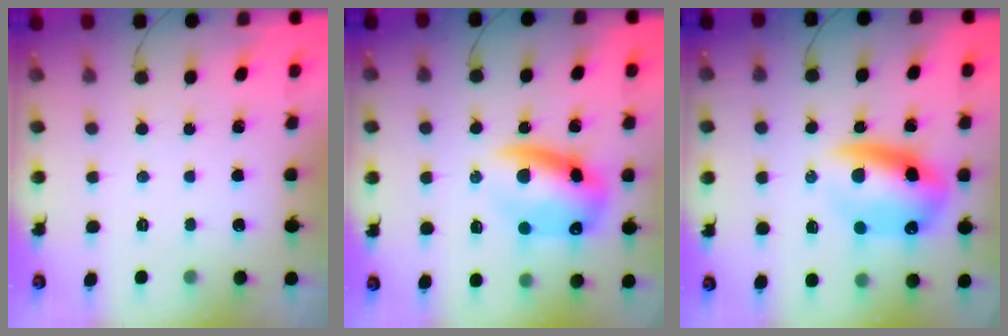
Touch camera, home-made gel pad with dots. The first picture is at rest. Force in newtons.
{"total": 13.5, "press": 13.0, "slide": 3.7}
{"total": 13.7, "press": 13.3, "slide": 3.5}